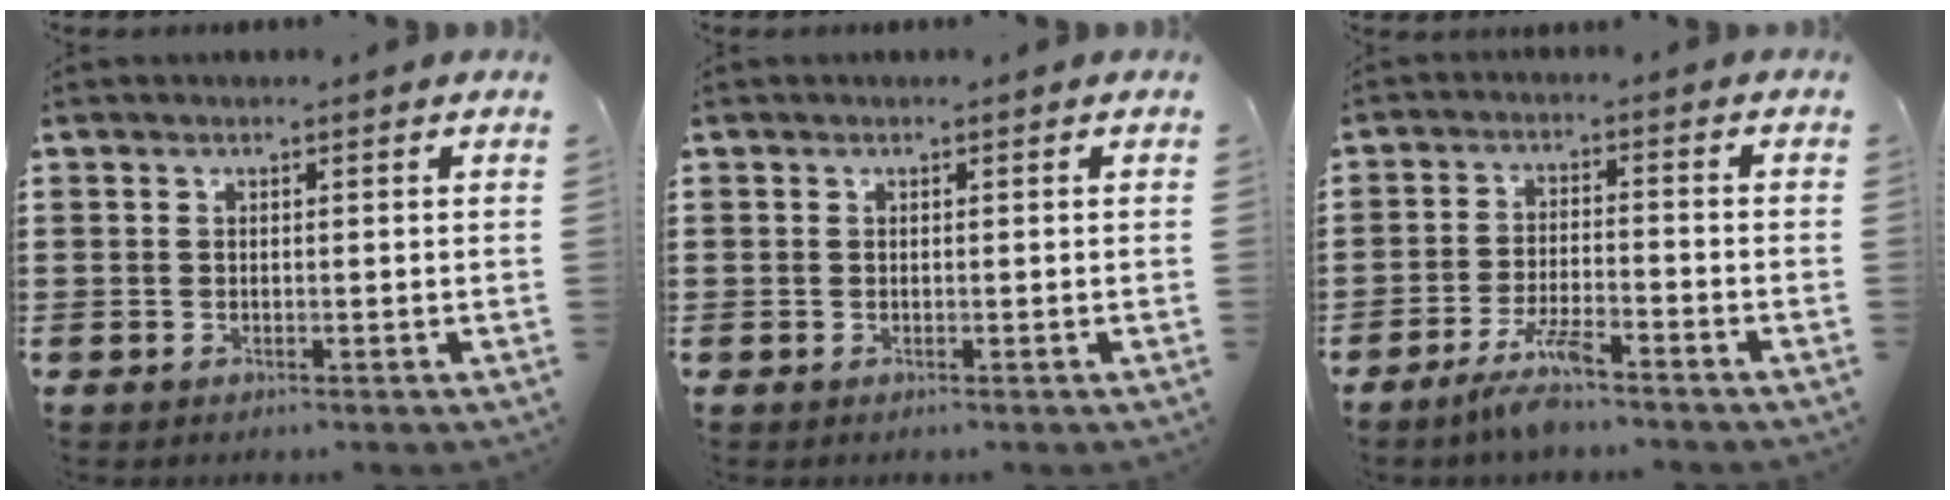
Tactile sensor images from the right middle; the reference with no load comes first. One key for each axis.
{"total": 0.0}
{"total": 5.7, "fx": -4.3, "fy": 0.7, "fz": 3.8, "tx": -0.079, "ty": -0.007, "tz": -0.081}